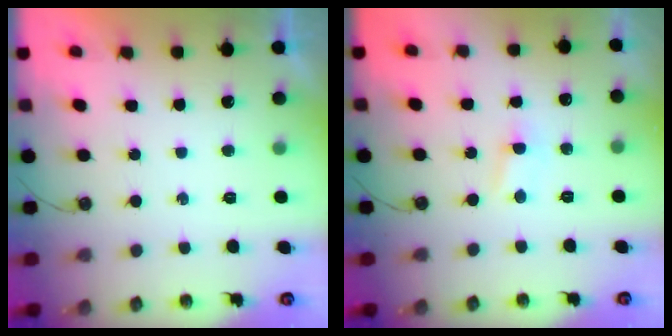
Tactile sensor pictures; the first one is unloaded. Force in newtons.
{"total": 2.7, "press": 2.7, "slide": 0.4}